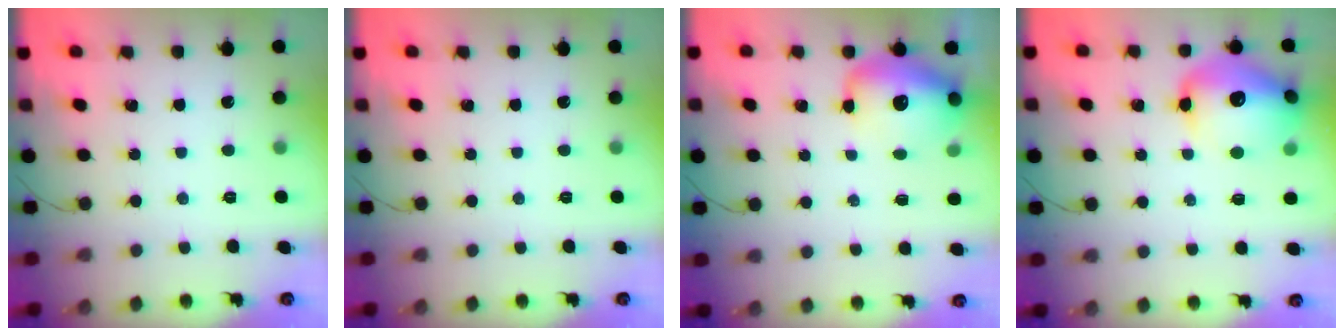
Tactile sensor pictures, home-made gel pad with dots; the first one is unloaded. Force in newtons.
{"total": 0.0}
{"total": 14.3, "press": 13.7, "slide": 4.1}
{"total": 17.1, "press": 16.9, "slide": 2.4}